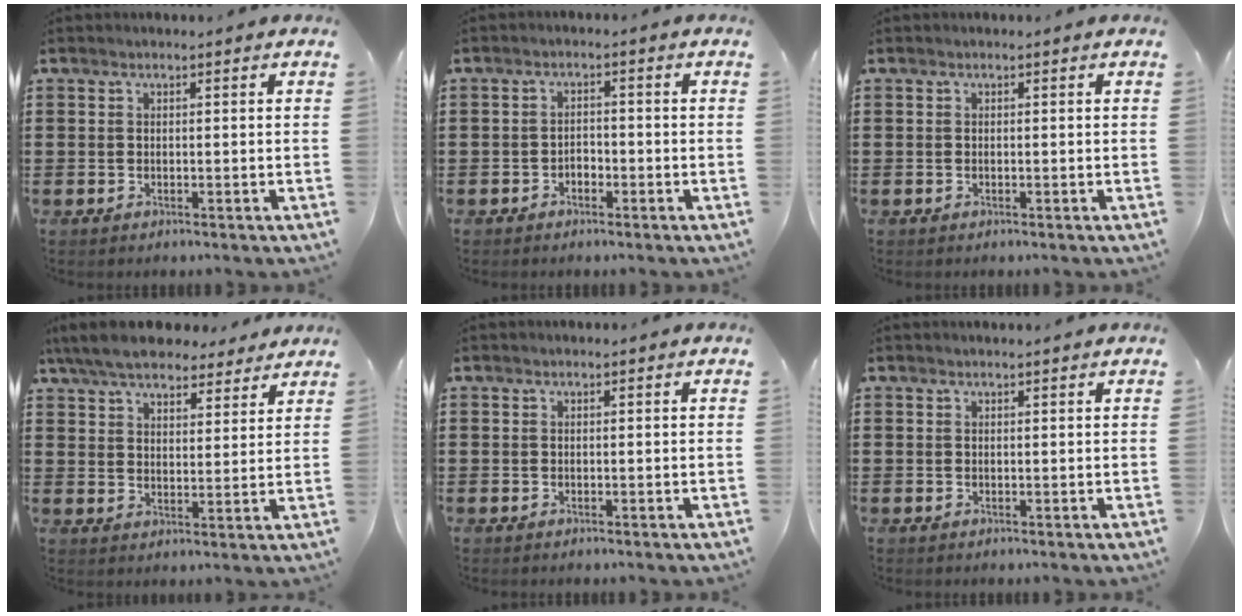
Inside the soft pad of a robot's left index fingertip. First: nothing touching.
{"total": 1.6, "force": [-1.2, 0.8, 0.7], "torque": [-0.018, 0.001, -0.027]}
{"total": 0.0}
{"total": 7.3, "force": [6.5, 1.9, 2.6], "torque": [-0.075, -0.014, 0.121]}
{"total": 0.0}
{"total": 0.5, "force": [0.5, 0.1, 0.0], "torque": [-0.003, 0.000, 0.010]}